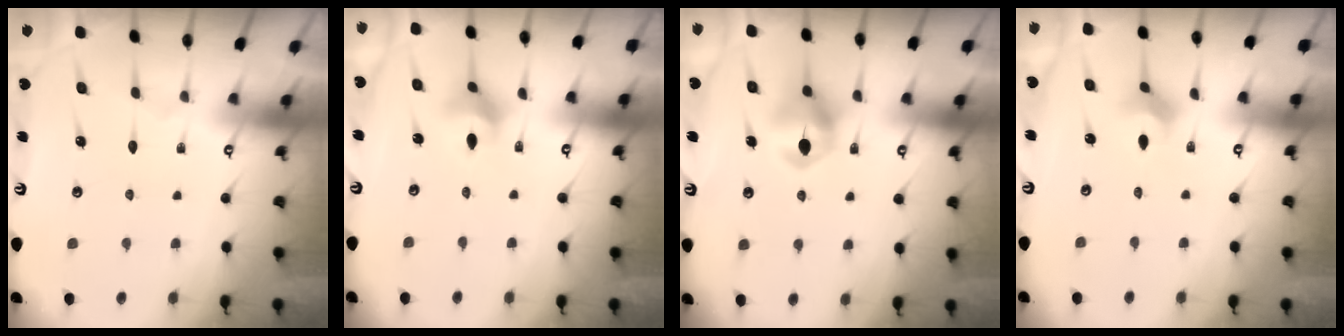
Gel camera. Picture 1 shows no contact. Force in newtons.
{"total": 5.7, "press": 5.4, "slide": 1.6}
{"total": 7.8, "press": 7.8, "slide": 0.7}
{"total": 2.7, "press": 2.7, "slide": 0.5}